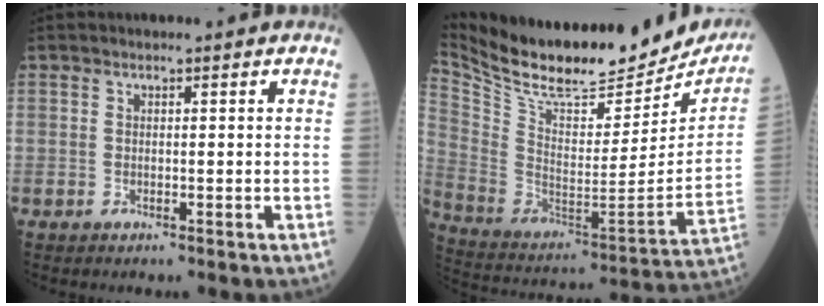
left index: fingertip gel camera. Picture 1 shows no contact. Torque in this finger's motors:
{"motor_torque": [0.48, -0.91, 0.02, 0.03]}